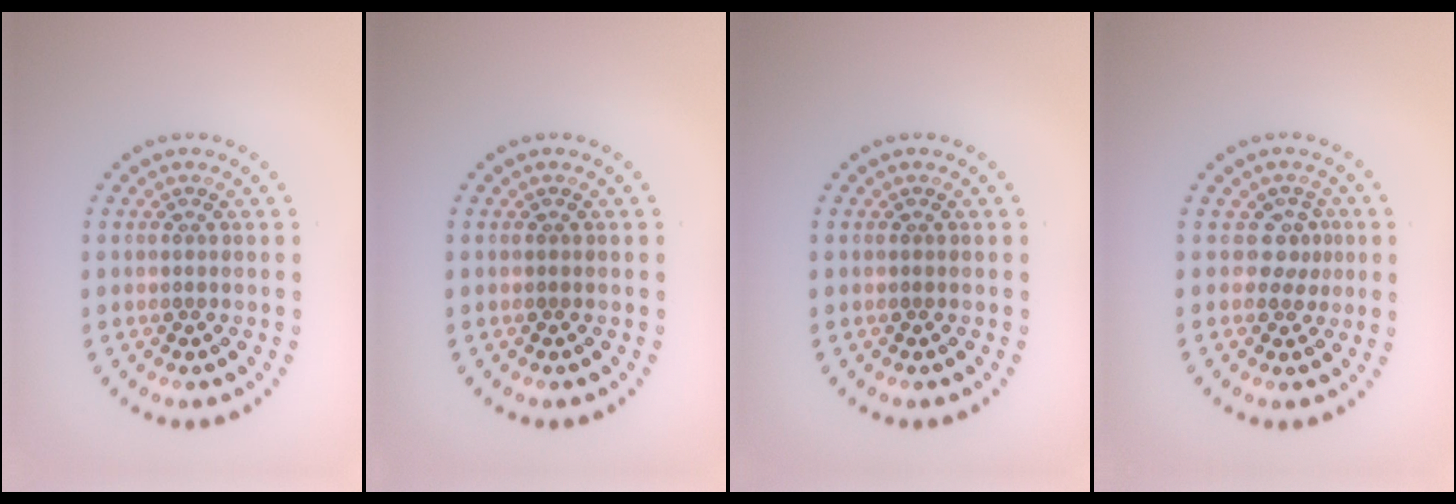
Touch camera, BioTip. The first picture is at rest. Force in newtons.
{"total": 0.0}
{"total": 0.0}
{"total": 2.0, "press": 1.3, "slide": 1.5}